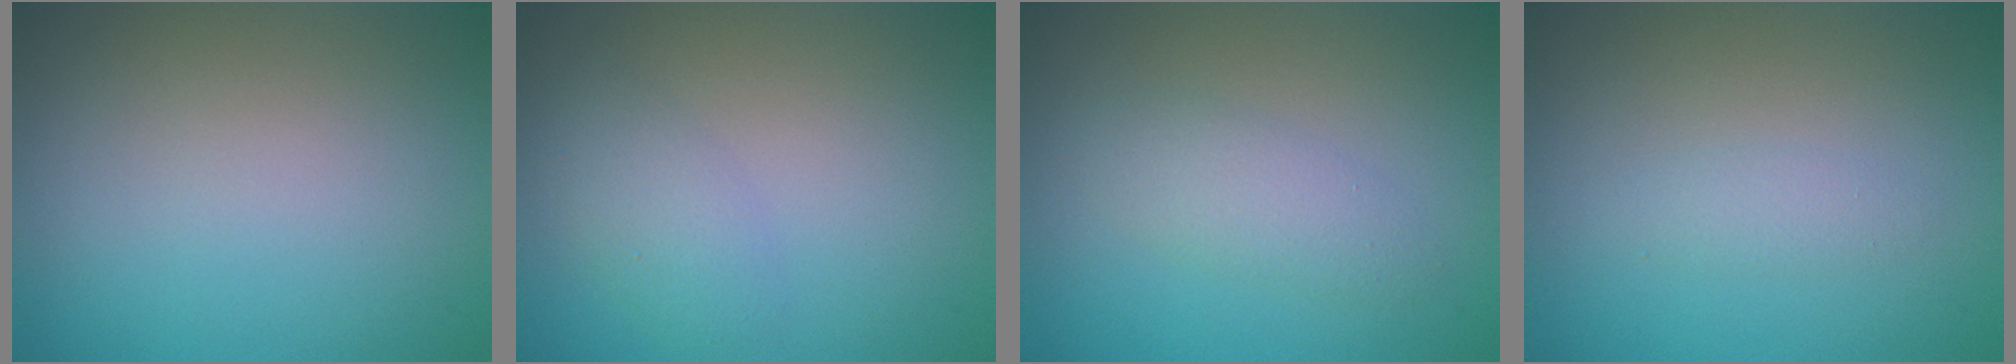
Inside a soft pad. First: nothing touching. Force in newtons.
{"total": 2.0, "press": 2.0, "slide": 0.2}
{"total": 2.3, "press": 2.3, "slide": 0.1}
{"total": 1.1, "press": 1.1, "slide": 0.1}